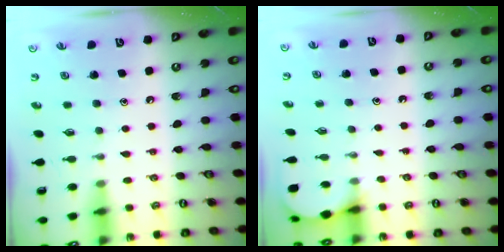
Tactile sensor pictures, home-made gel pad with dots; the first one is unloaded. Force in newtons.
{"total": 2.9, "press": 2.9, "slide": 0.3}